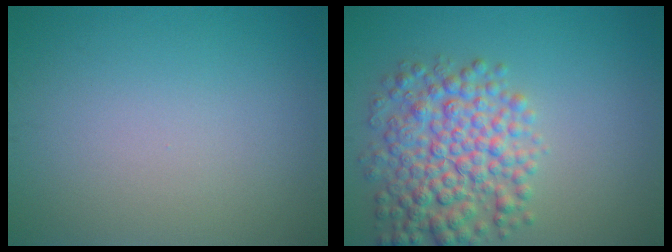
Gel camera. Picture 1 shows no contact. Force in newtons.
{"total": 6.7, "press": 6.7, "slide": 0.1}